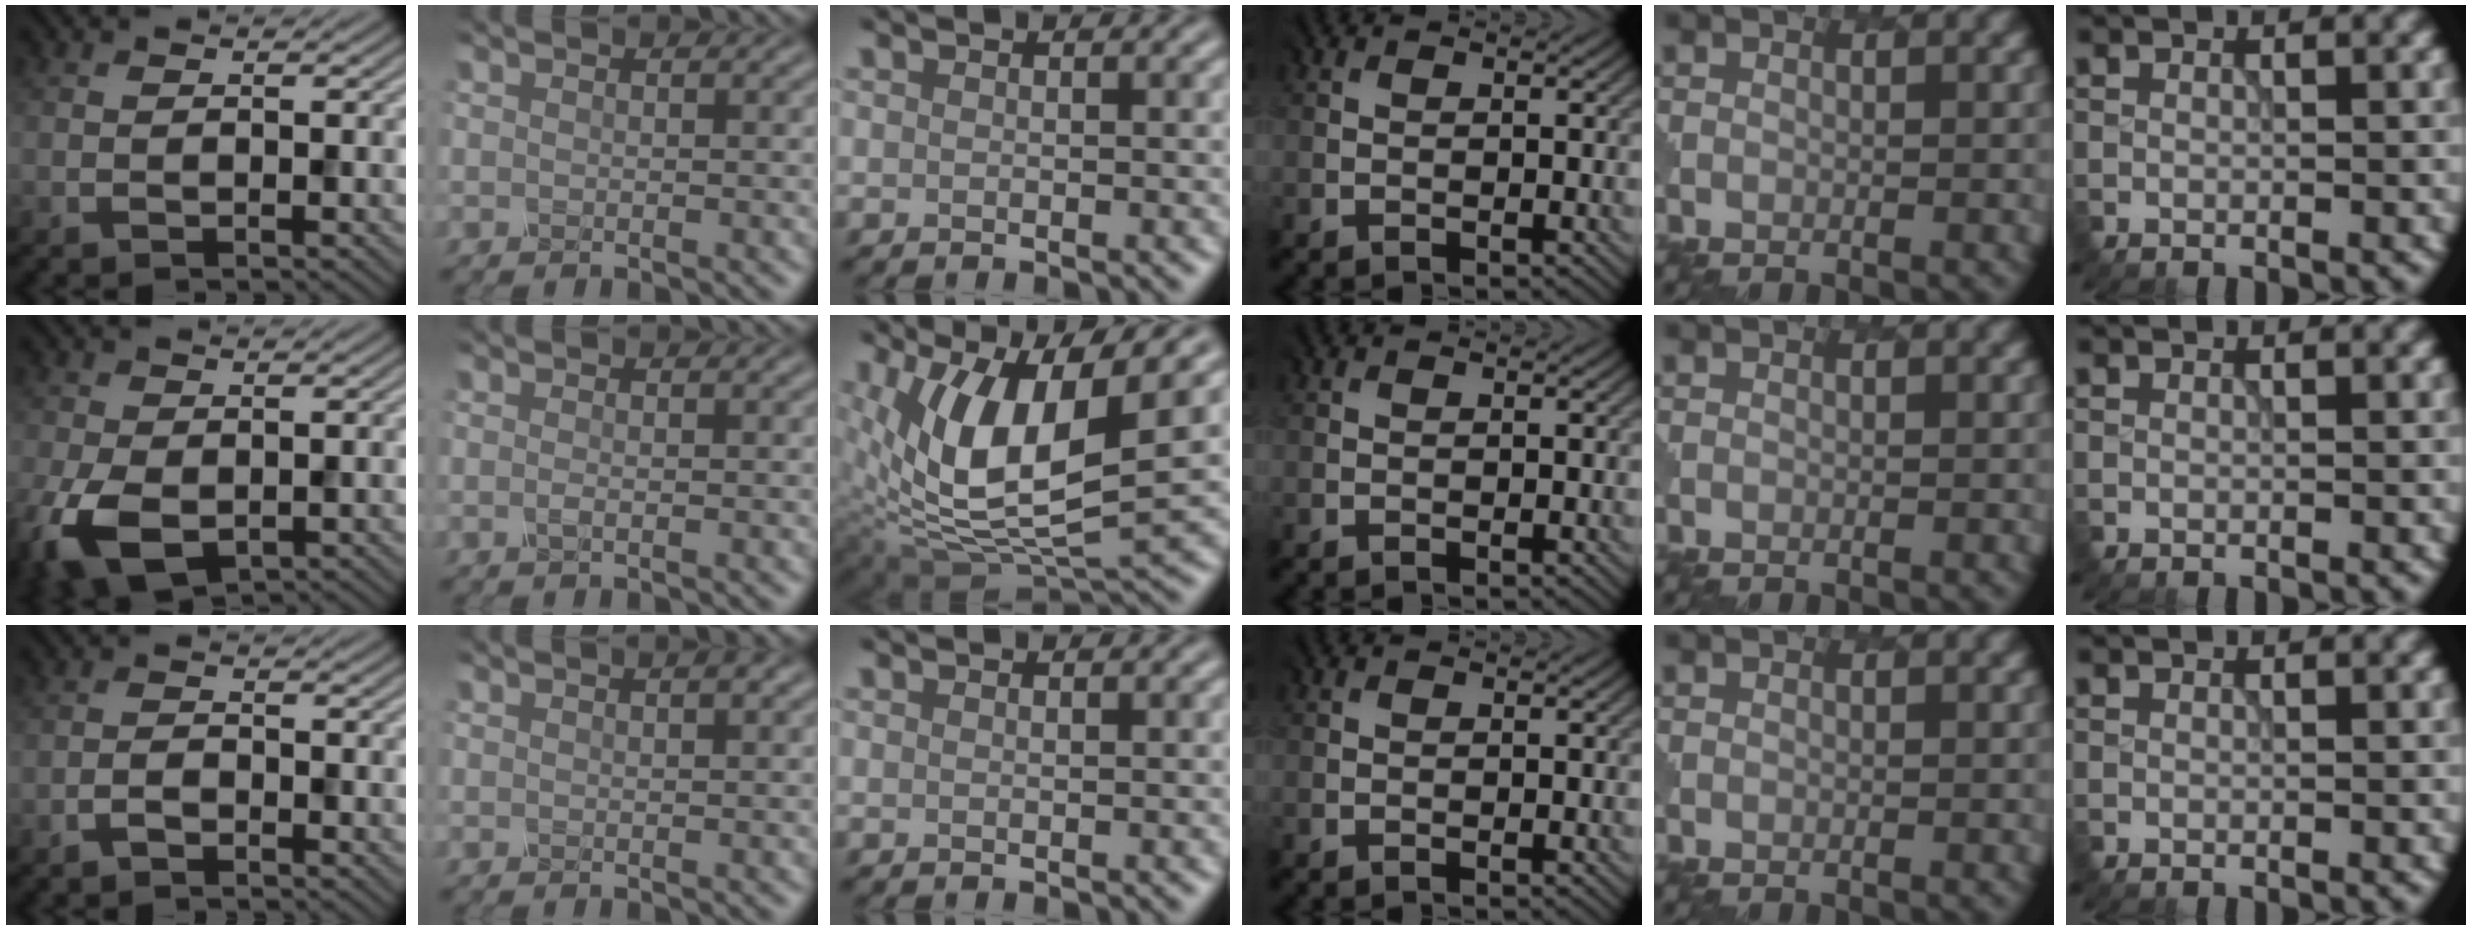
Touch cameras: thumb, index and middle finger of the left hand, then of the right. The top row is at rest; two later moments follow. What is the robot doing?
{"motion": "dispense", "object": "pipette"}